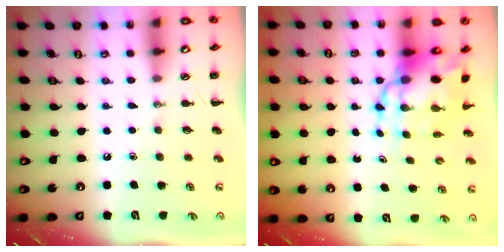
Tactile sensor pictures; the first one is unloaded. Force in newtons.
{"total": 10.5, "press": 10.1, "slide": 2.9}